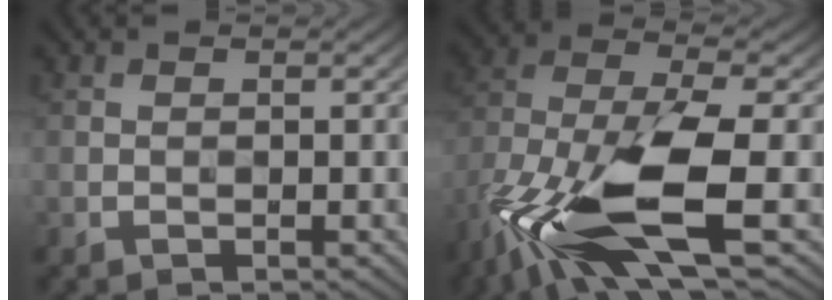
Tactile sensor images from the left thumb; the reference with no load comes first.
{"total": 14.5, "force": [-6.2, 4.9, 12.2], "torque": [-0.267, -0.020, -0.120]}